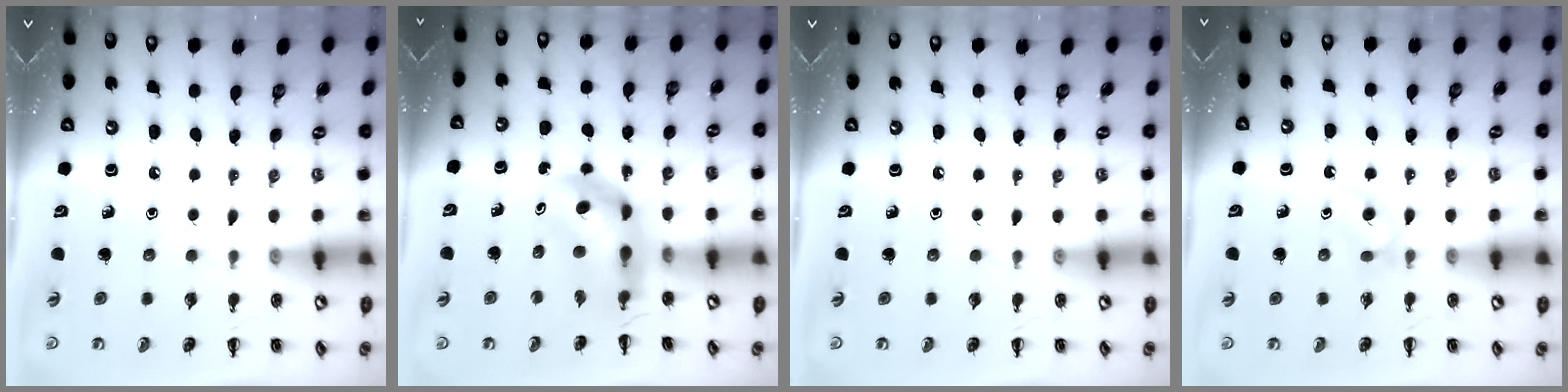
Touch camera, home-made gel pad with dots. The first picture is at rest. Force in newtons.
{"total": 6.0, "press": 5.9, "slide": 1.3}
{"total": 0.0}
{"total": 2.7, "press": 2.4, "slide": 1.2}